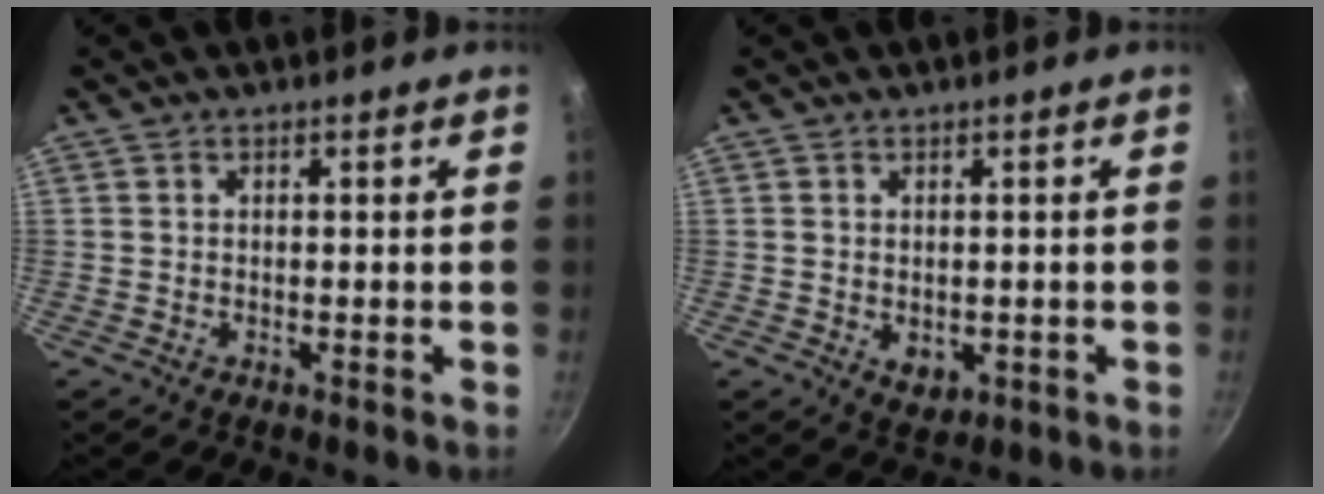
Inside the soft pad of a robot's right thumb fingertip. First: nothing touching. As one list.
[{"total": 3.6, "force": [-0.5, 2.8, 2.3], "torque": [-0.029, -0.006, 0.001]}]